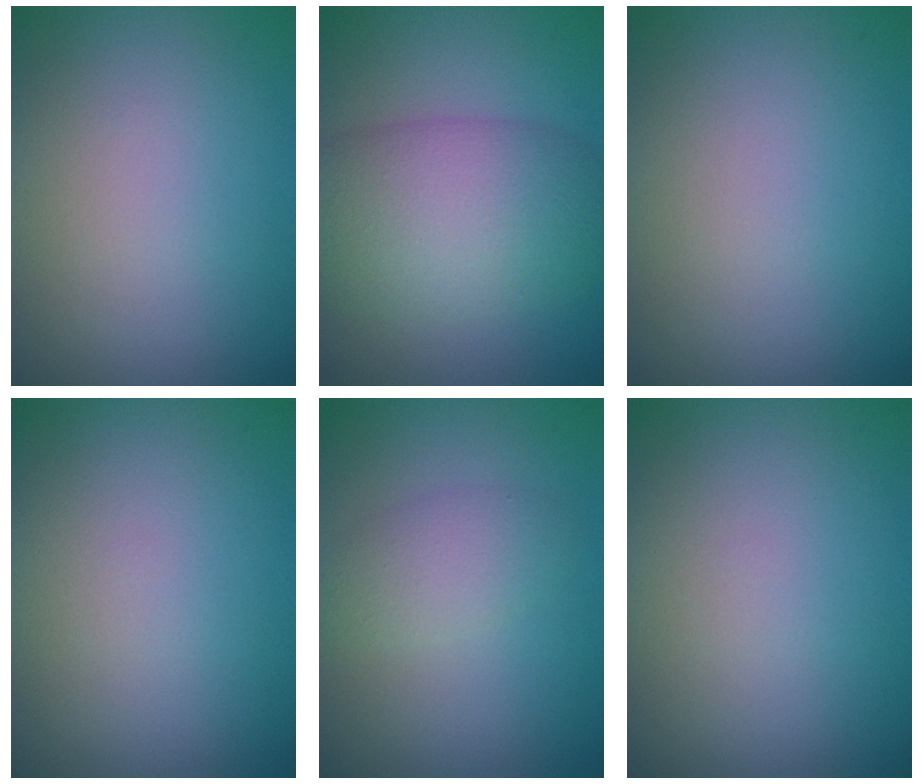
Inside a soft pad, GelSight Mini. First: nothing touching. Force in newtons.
{"total": 9.1, "press": 9.1, "slide": 0.3}
{"total": 0.0}
{"total": 0.0}
{"total": 2.5, "press": 2.5, "slide": 0.1}
{"total": 0.0}